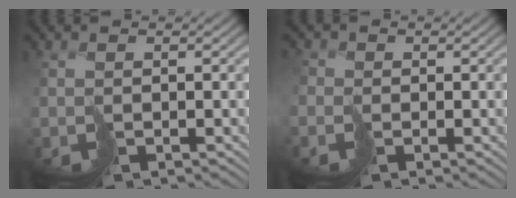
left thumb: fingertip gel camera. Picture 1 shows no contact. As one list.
[{"total": 1.2, "force": [-0.6, 0.9, -0.6], "torque": [0.020, 0.005, -0.021]}]